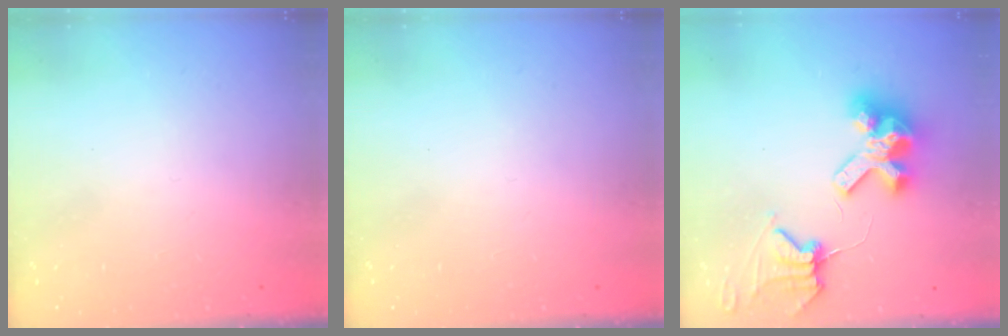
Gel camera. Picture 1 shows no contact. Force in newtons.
{"total": 0.0}
{"total": 10.3, "press": 10.2, "slide": 1.4}